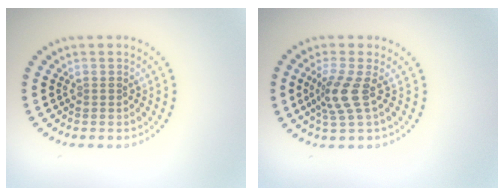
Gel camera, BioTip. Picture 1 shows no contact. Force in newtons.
{"total": 2.9, "press": 2.2, "slide": 2.0}